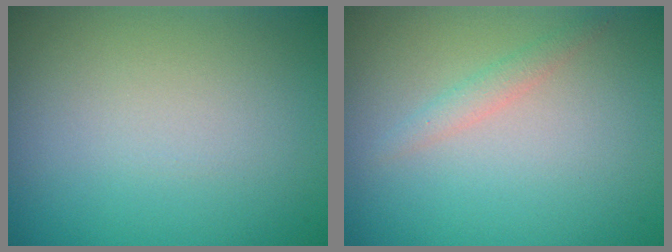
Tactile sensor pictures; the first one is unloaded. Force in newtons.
{"total": 1.2, "press": 1.2, "slide": 0.0}